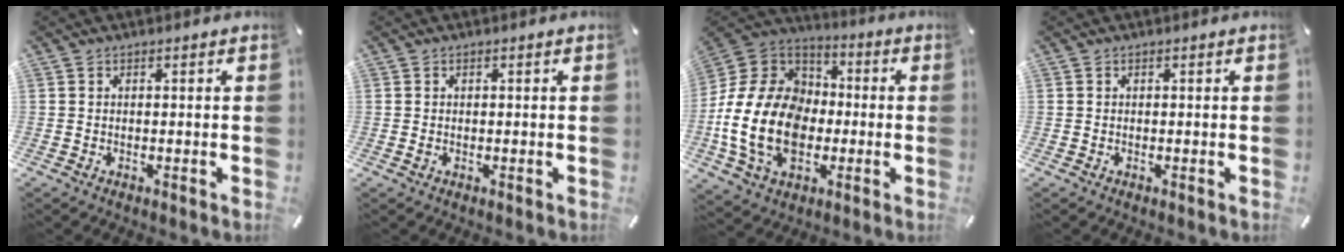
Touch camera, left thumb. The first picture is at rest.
{"total": 0.6, "force": [0.0, 0.4, 0.4], "torque": [-0.009, 0.001, -0.001]}
{"total": 21.5, "force": [-4.3, 16.5, 13.2], "torque": [-0.294, 0.023, -0.070]}
{"total": 0.0}